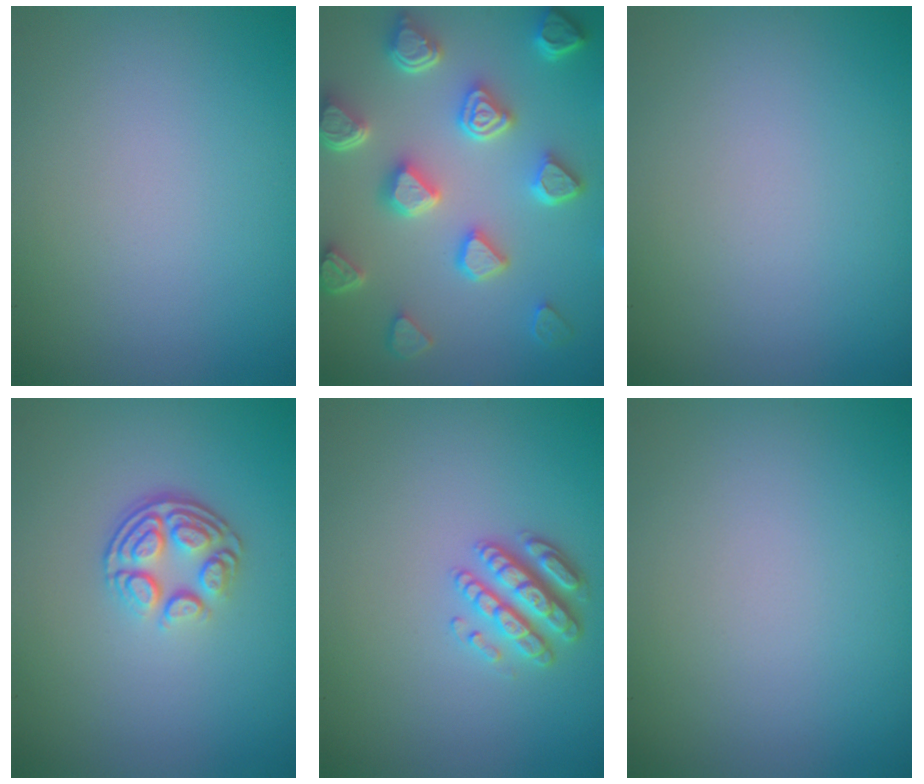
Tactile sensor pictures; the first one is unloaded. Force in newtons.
{"total": 7.3, "press": 6.0, "slide": 4.2}
{"total": 0.0}
{"total": 3.9, "press": 2.7, "slide": 2.8}
{"total": 2.9, "press": 2.8, "slide": 1.1}
{"total": 0.0}